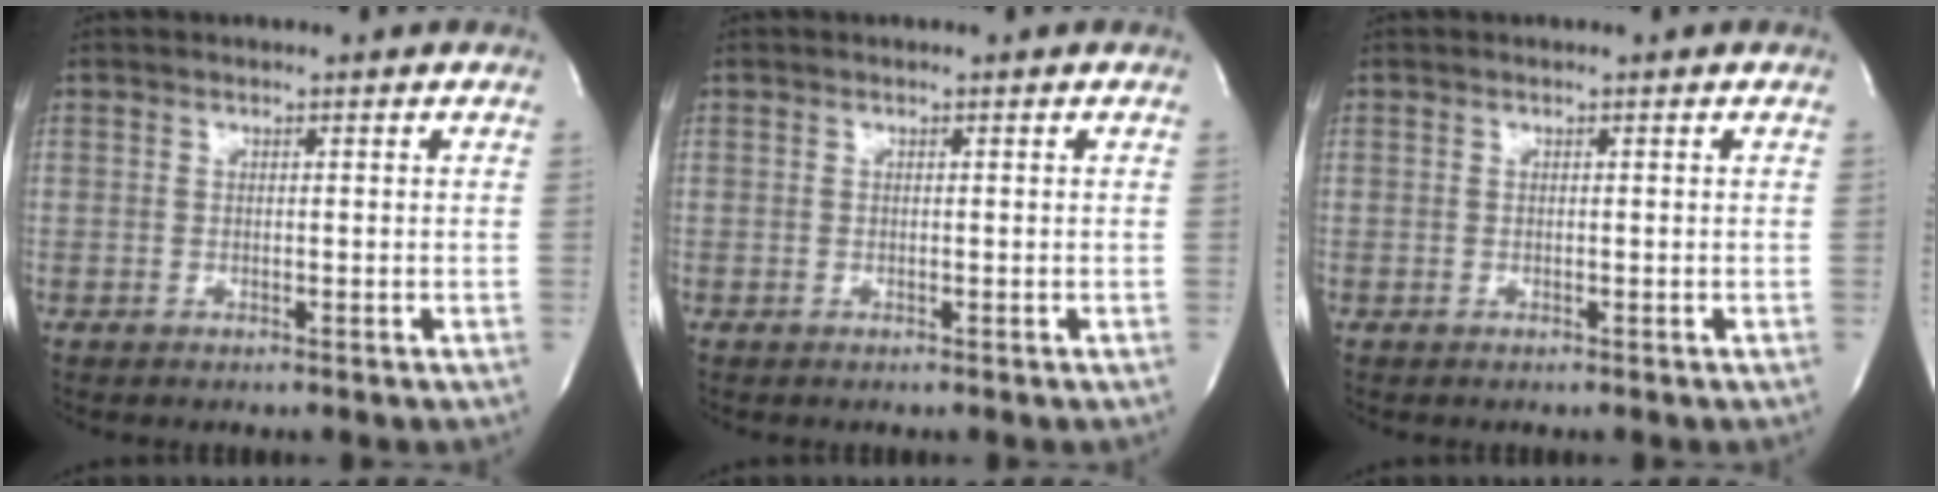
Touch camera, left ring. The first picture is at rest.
{"total": 0.0}
{"total": 0.0}